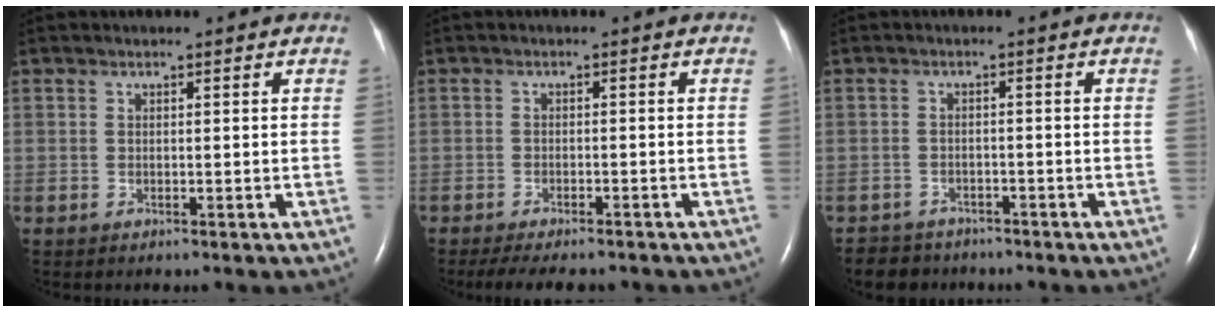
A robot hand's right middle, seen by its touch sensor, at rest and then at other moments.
{"total": 9.8, "force": [-8.4, 2.5, 4.4], "torque": [-0.069, -0.014, -0.114]}
{"total": 4.9, "force": [-4.1, 2.5, -0.2], "torque": [0.003, 0.001, -0.064]}